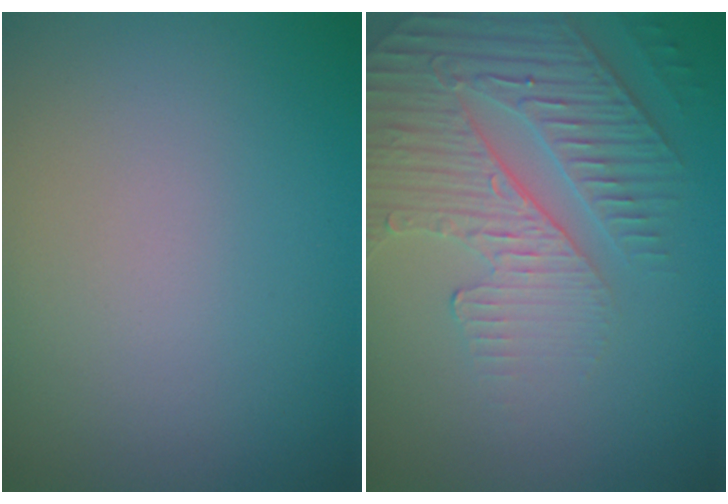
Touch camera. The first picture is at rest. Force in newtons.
{"total": 4.2, "press": 4.0, "slide": 1.4}